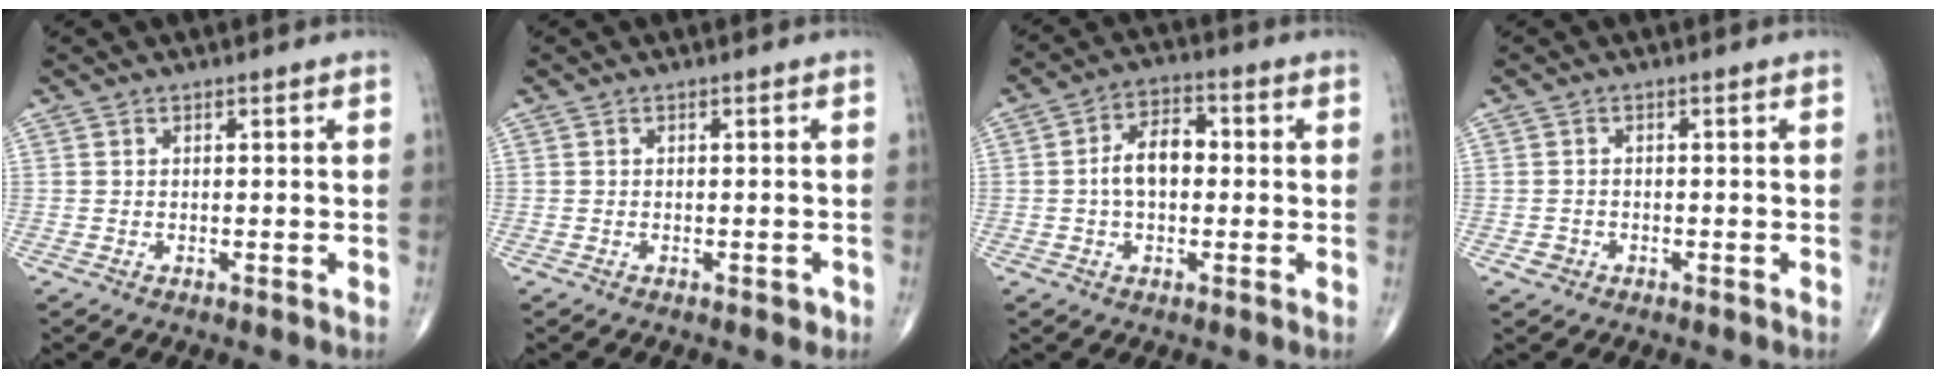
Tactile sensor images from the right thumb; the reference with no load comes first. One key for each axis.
{"total": 1.0, "fx": -0.6, "fy": 0.6, "fz": 0.6, "tx": -0.004, "ty": 0.001, "tz": -0.008}
{"total": 7.6, "fx": -0.1, "fy": 4.7, "fz": 6.0, "tx": -0.096, "ty": 0.024, "tz": -0.011}
{"total": 1.4, "fx": -0.7, "fy": 1.2, "fz": 0.3, "tx": -0.001, "ty": 0.007, "tz": -0.014}